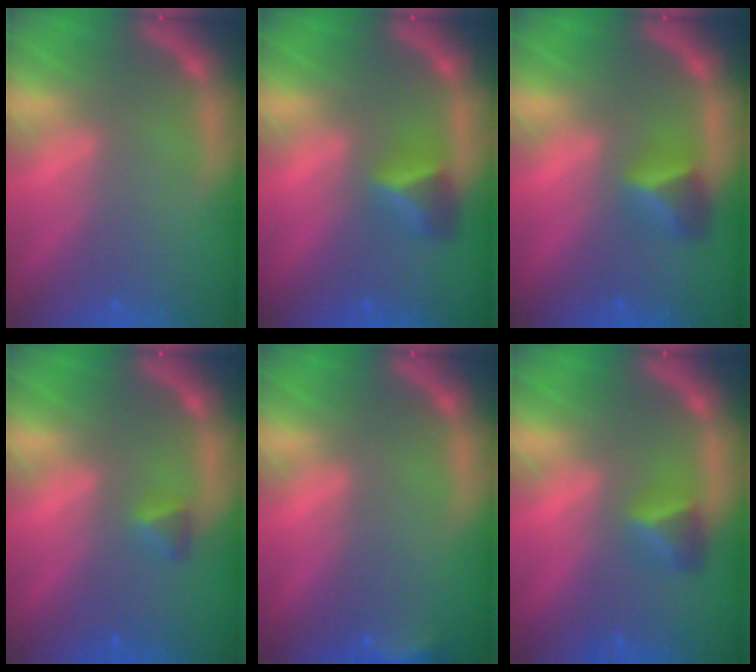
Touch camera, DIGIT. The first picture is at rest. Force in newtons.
{"total": 2.9}
{"total": 2.9}
{"total": 1.4}
{"total": 2.4}
{"total": 2.4}